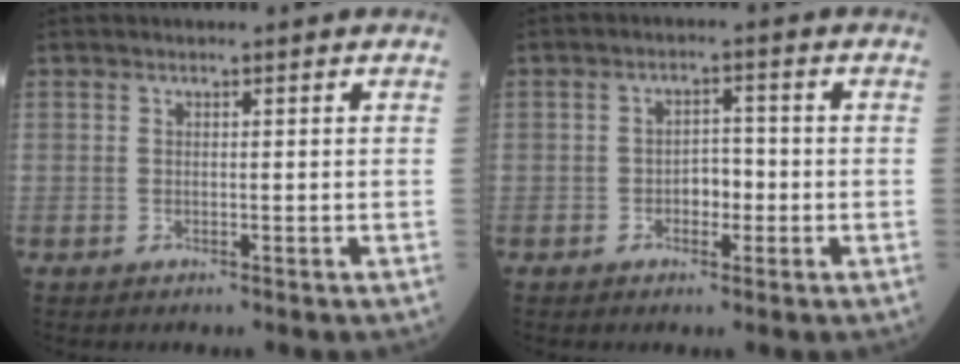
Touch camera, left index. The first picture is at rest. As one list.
[{"total": 3.1, "force": [-0.9, 1.8, 2.3], "torque": [-0.033, 0.007, -0.017]}]